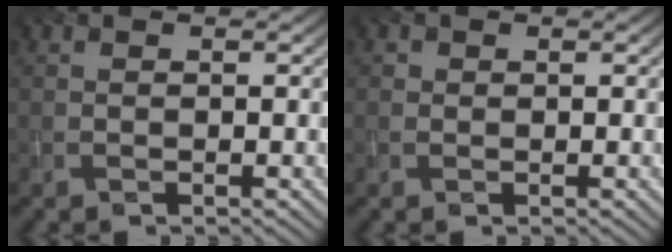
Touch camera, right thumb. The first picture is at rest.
{"total": 0.8, "force": [0.1, 0.8, 0.1], "torque": [0.000, -0.003, 0.000]}